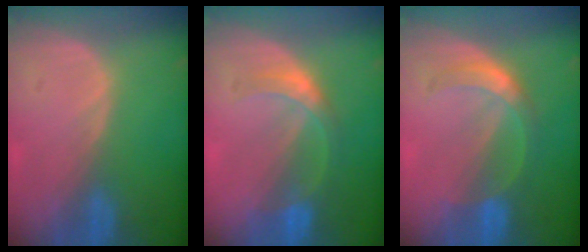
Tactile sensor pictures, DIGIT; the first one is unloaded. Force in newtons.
{"total": 5.3, "press": 4.9, "slide": 2.1}
{"total": 5.7, "press": 5.0, "slide": 2.7}